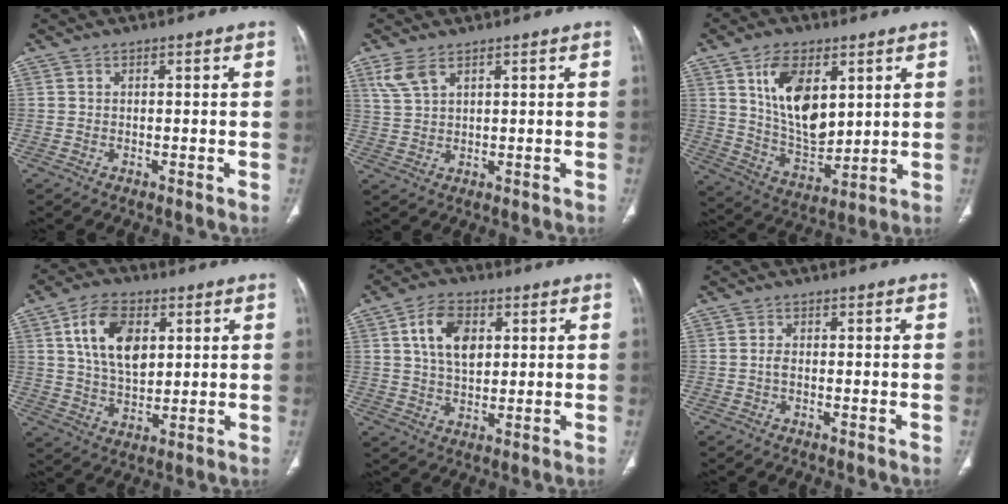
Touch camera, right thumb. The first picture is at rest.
{"total": 4.2, "force": [2.6, 1.9, 2.8], "torque": [-0.064, -0.001, 0.064]}
{"total": 14.7, "force": [5.2, 8.1, 11.1], "torque": [-0.172, -0.029, 0.110]}
{"total": 12.4, "force": [3.9, 7.5, 9.1], "torque": [-0.143, -0.009, 0.072]}
{"total": 9.2, "force": [2.7, 5.8, 6.6], "torque": [-0.101, -0.003, 0.049]}
{"total": 0.9, "force": [-0.3, 0.3, 0.8], "torque": [-0.017, 0.000, -0.006]}